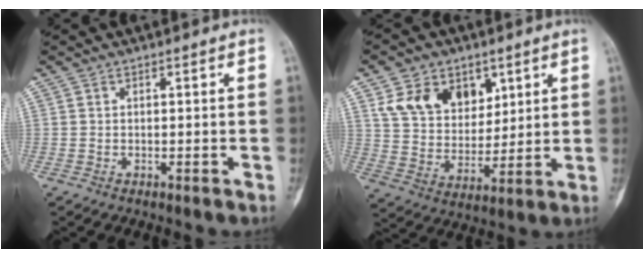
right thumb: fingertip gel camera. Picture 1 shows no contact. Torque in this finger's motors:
{"motor_torque": [-0.70, 2.04, 0.45, -0.22, 0.31]}